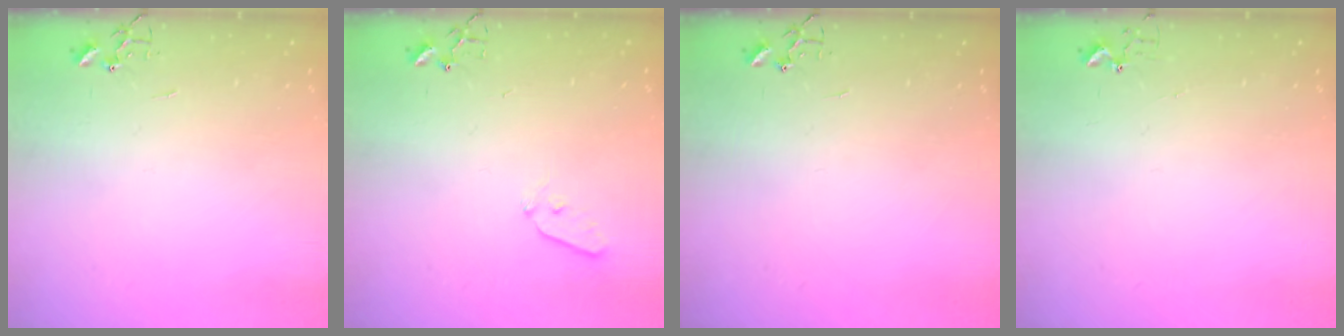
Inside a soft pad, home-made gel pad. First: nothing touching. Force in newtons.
{"total": 5.0, "press": 5.0, "slide": 0.6}
{"total": 0.0}
{"total": 2.9, "press": 2.9, "slide": 0.3}